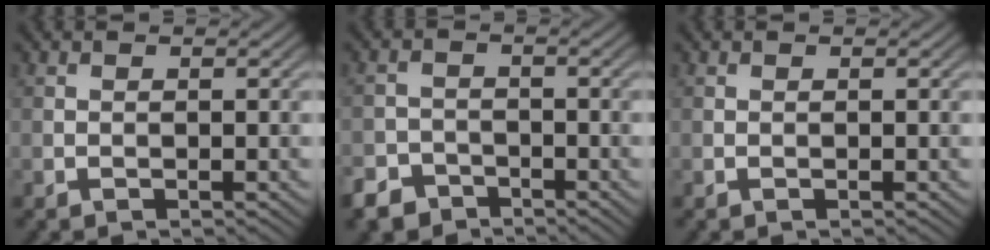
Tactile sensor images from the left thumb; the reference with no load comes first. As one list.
[{"total": 4.3, "force": [-3.4, 2.4, 0.9], "torque": [-0.015, -0.002, -0.064]}, {"total": 0.0}]